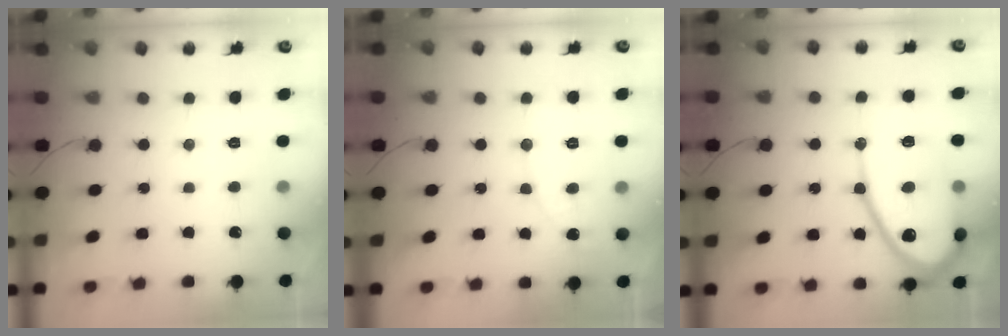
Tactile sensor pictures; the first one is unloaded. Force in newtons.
{"total": 3.7, "press": 3.7, "slide": 0.4}
{"total": 17.6, "press": 17.5, "slide": 1.4}